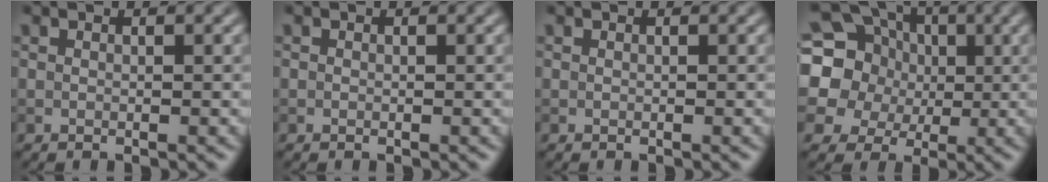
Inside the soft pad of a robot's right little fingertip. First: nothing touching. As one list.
[{"total": 0.0}, {"total": 0.0}, {"total": 16.7, "force": [3.3, 15.2, 6.0], "torque": [-0.160, 0.019, 0.035]}]